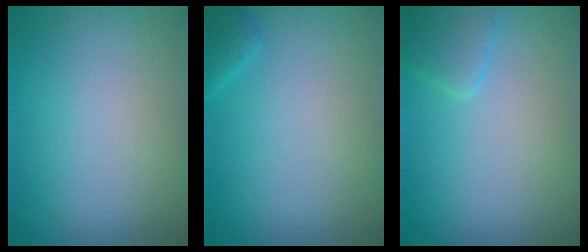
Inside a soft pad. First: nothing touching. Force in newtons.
{"total": 1.3, "press": 1.3, "slide": 0.1}
{"total": 2.0, "press": 2.0, "slide": 0.1}